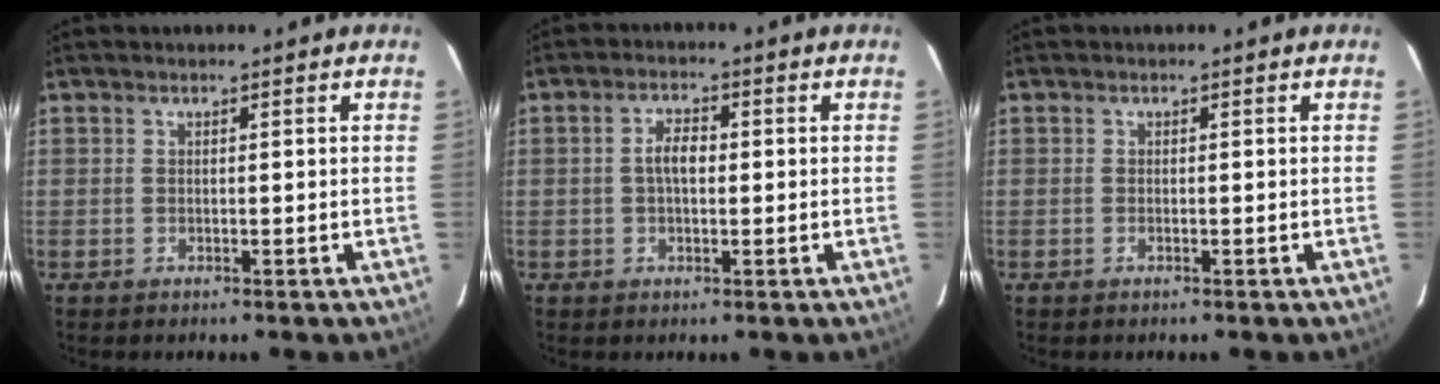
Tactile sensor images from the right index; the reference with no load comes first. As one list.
[{"total": 3.6, "force": [0.1, 1.9, 3.1], "torque": [-0.059, 0.010, 0.002]}, {"total": 0.5, "force": [-0.2, -0.1, 0.5], "torque": [-0.010, 0.001, -0.005]}]